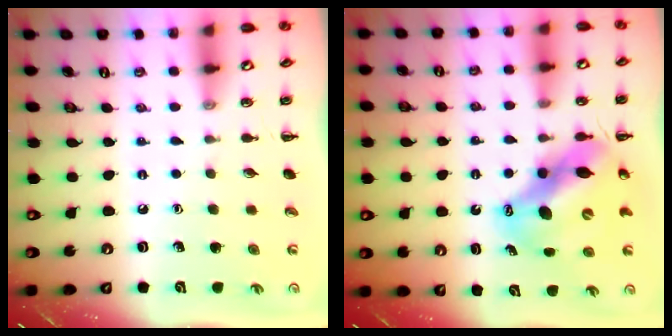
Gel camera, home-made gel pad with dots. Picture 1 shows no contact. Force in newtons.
{"total": 13.5, "press": 13.1, "slide": 3.5}